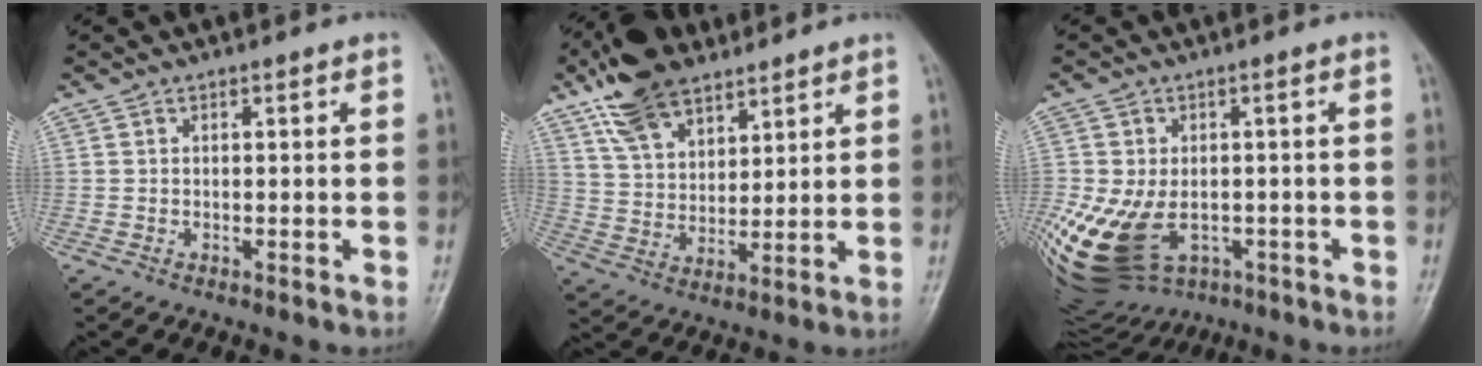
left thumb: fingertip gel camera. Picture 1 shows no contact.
{"total": 14.1, "force": [9.2, 7.3, 7.7], "torque": [-0.112, -0.025, 0.173]}
{"total": 21.7, "force": [-6.6, 15.0, 14.1], "torque": [-0.343, -0.002, -0.086]}